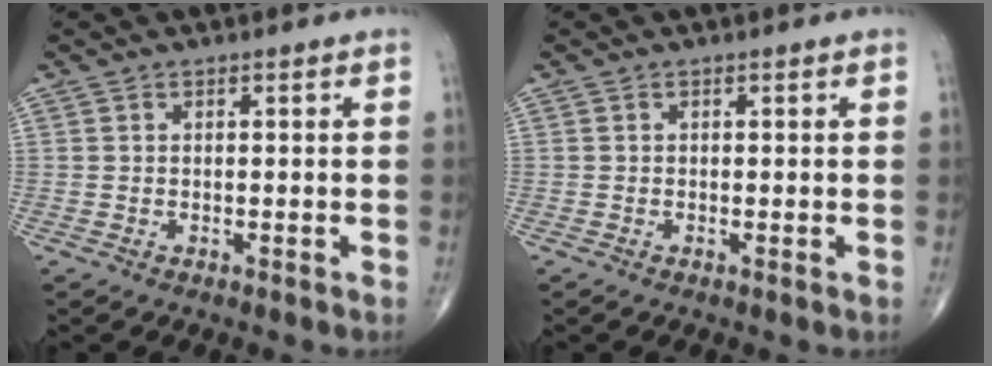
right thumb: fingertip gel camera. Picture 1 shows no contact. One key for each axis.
{"total": 0.0}